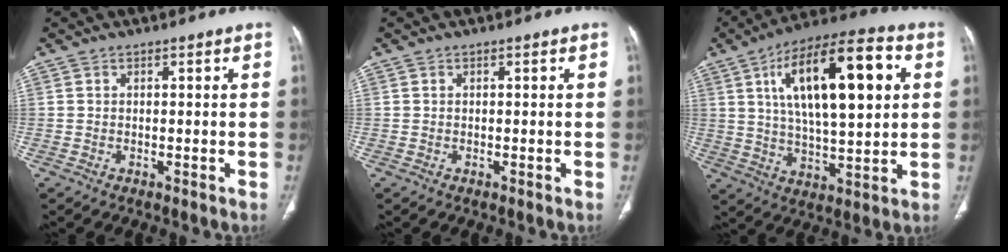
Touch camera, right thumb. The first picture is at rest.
{"total": 0.0}
{"total": 22.4, "force": [6.3, 8.5, 19.8], "torque": [-0.308, 0.000, 0.098]}